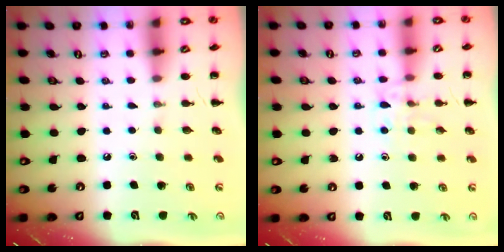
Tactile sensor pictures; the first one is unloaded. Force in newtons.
{"total": 8.4, "press": 8.2, "slide": 1.6}